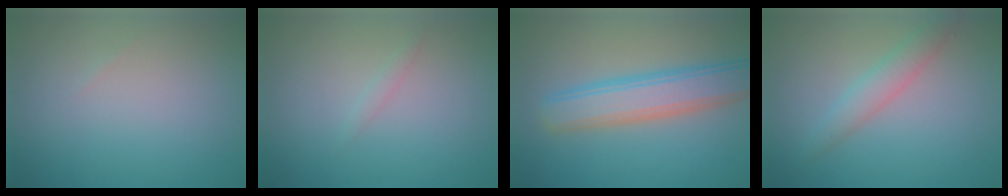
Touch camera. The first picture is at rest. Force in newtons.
{"total": 0.7, "press": 0.7, "slide": 0.0}
{"total": 5.6, "press": 5.6, "slide": 0.2}
{"total": 2.7, "press": 2.7, "slide": 0.2}